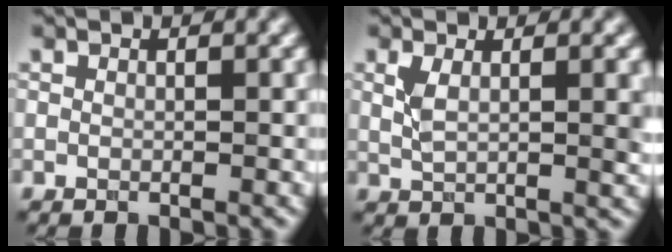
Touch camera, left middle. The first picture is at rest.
{"total": 3.4, "force": [0.9, 1.2, 3.0], "torque": [-0.061, -0.004, 0.019]}